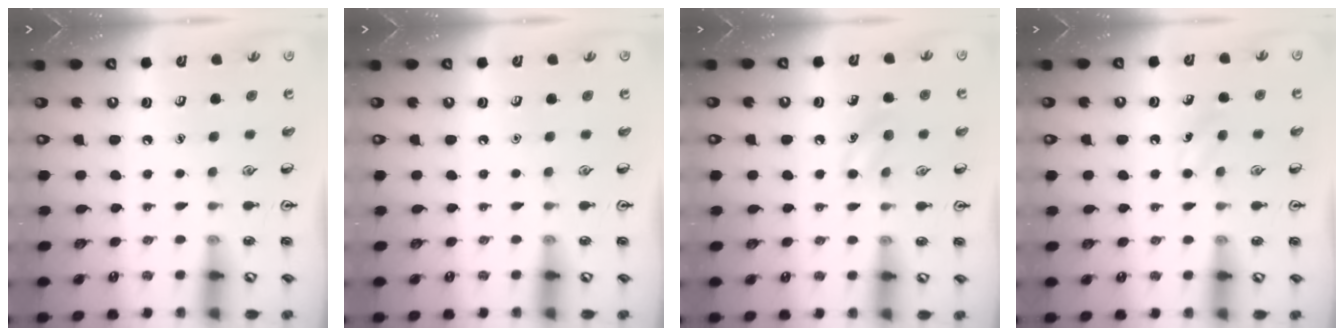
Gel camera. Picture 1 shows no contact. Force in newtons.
{"total": 0.0}
{"total": 6.6, "press": 6.3, "slide": 2.0}
{"total": 4.8, "press": 4.5, "slide": 1.5}